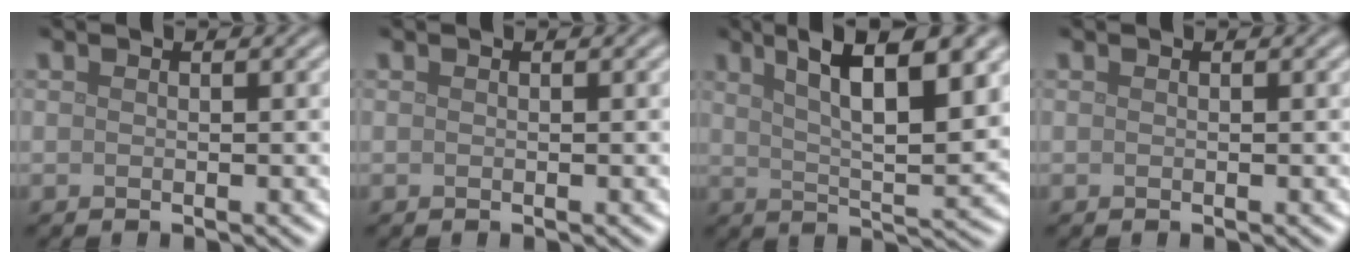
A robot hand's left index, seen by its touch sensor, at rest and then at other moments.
{"total": 0.0}
{"total": 9.6, "force": [4.5, 2.7, 8.1], "torque": [-0.121, 0.010, 0.074]}
{"total": 0.0}